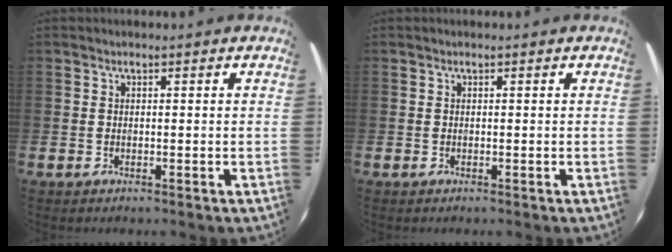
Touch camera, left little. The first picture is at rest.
{"total": 0.0}